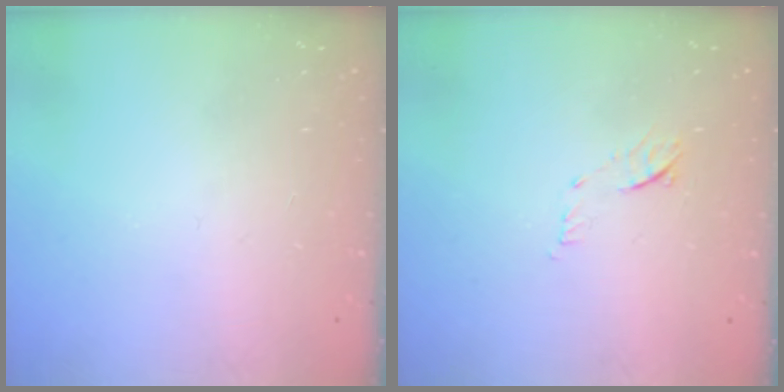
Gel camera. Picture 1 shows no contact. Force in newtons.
{"total": 8.0, "press": 7.9, "slide": 1.0}